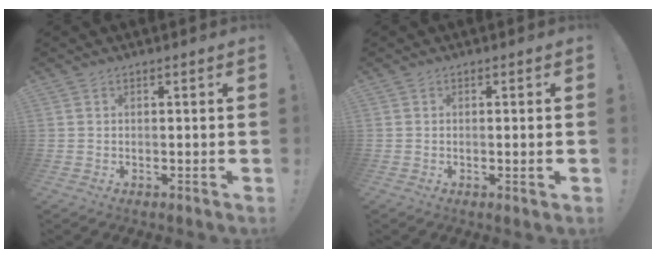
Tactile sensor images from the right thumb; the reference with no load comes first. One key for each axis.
{"total": 1.9, "fx": 0.0, "fy": -0.4, "fz": 1.8, "tx": -0.026, "ty": -0.006, "tz": -0.002}